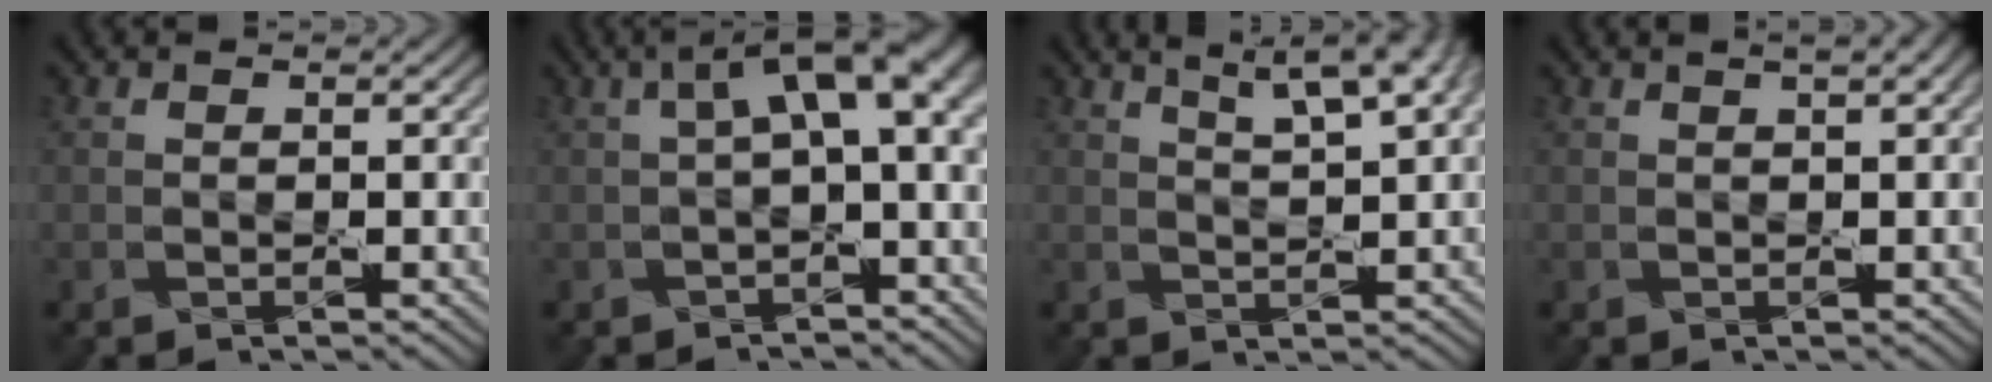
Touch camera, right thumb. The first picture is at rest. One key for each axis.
{"total": 6.4, "fx": 1.0, "fy": 2.3, "fz": 5.8, "tx": -0.090, "ty": 0.014, "tz": 0.012}
{"total": 7.5, "fx": 4.6, "fy": 1.8, "fz": 5.7, "tx": -0.081, "ty": 0.021, "tz": 0.057}
{"total": 2.3, "fx": 1.2, "fy": 0.6, "fz": 1.9, "tx": -0.026, "ty": 0.005, "tz": 0.007}